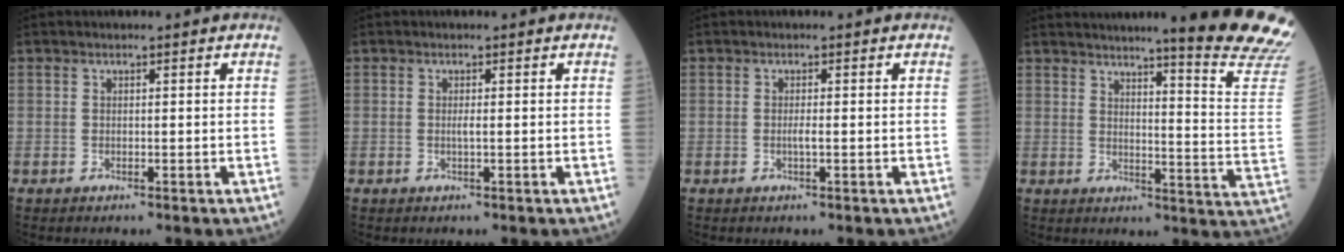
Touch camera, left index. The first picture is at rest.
{"total": 0.8, "force": [-0.1, 0.0, 0.8], "torque": [-0.019, -0.001, -0.002]}
{"total": 1.0, "force": [-0.2, 0.0, 1.0], "torque": [-0.022, -0.001, -0.005]}
{"total": 17.1, "force": [15.2, -2.0, 7.5], "torque": [-0.097, -0.124, 0.167]}